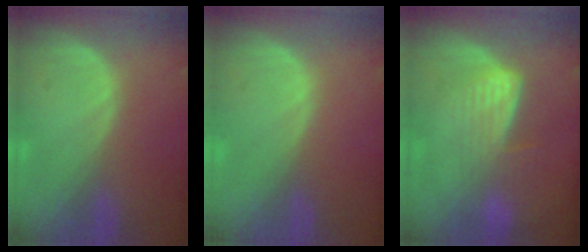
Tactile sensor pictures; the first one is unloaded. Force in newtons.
{"total": 0.0}
{"total": 7.2, "press": 6.0, "slide": 4.0}